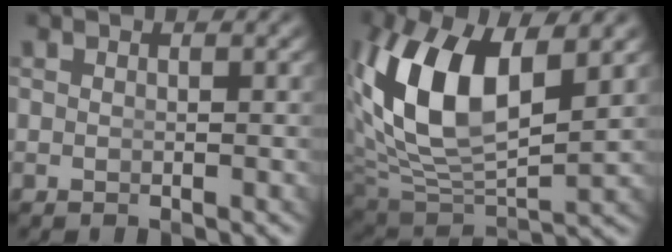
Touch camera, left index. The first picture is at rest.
{"total": 9.6, "force": [2.4, 5.0, 7.8], "torque": [-0.177, -0.014, 0.059]}